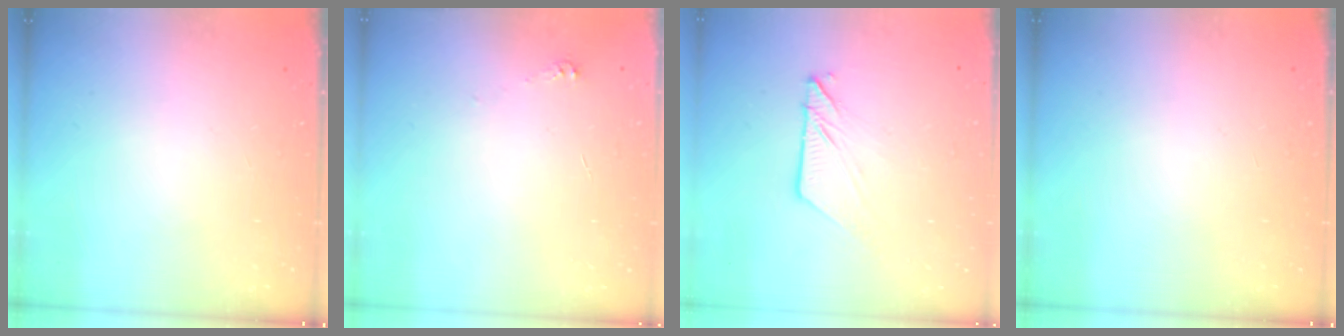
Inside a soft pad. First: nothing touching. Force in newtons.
{"total": 2.5, "press": 2.5, "slide": 0.3}
{"total": 7.9, "press": 7.8, "slide": 0.4}
{"total": 0.0}